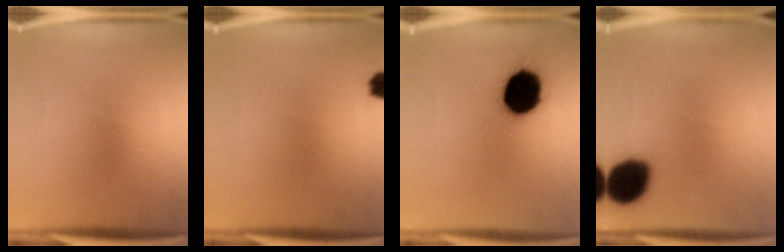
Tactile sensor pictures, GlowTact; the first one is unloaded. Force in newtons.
{"total": 2.7}
{"total": 18.1}
{"total": 16.6}